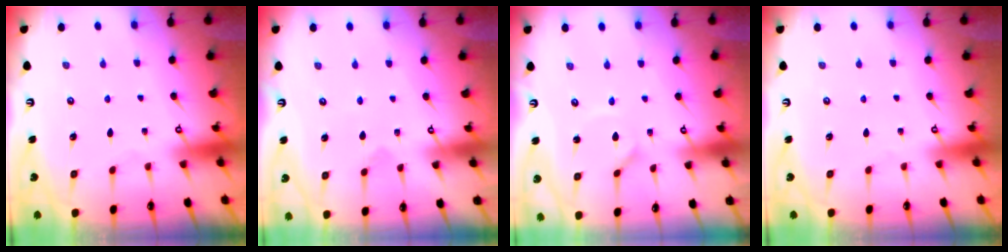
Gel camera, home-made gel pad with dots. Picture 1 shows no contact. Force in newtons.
{"total": 1.5, "press": 1.5, "slide": 0.4}
{"total": 0.8, "press": 0.8, "slide": 0.2}
{"total": 0.0}